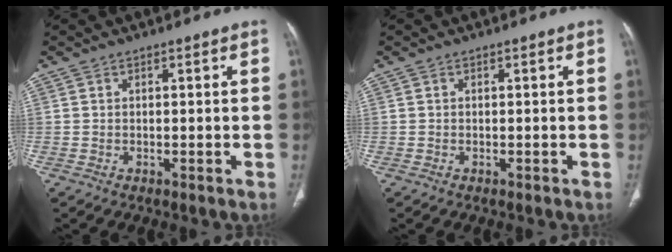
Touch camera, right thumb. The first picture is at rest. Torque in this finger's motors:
{"motor_torque": [-0.13, 0.18, -0.28, 0.09, -0.02]}